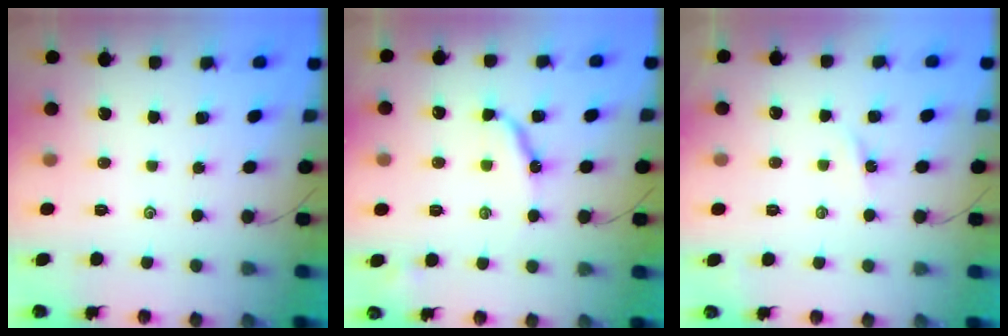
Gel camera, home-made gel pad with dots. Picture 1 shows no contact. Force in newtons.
{"total": 8.9, "press": 8.9, "slide": 0.7}
{"total": 1.9, "press": 1.8, "slide": 0.3}